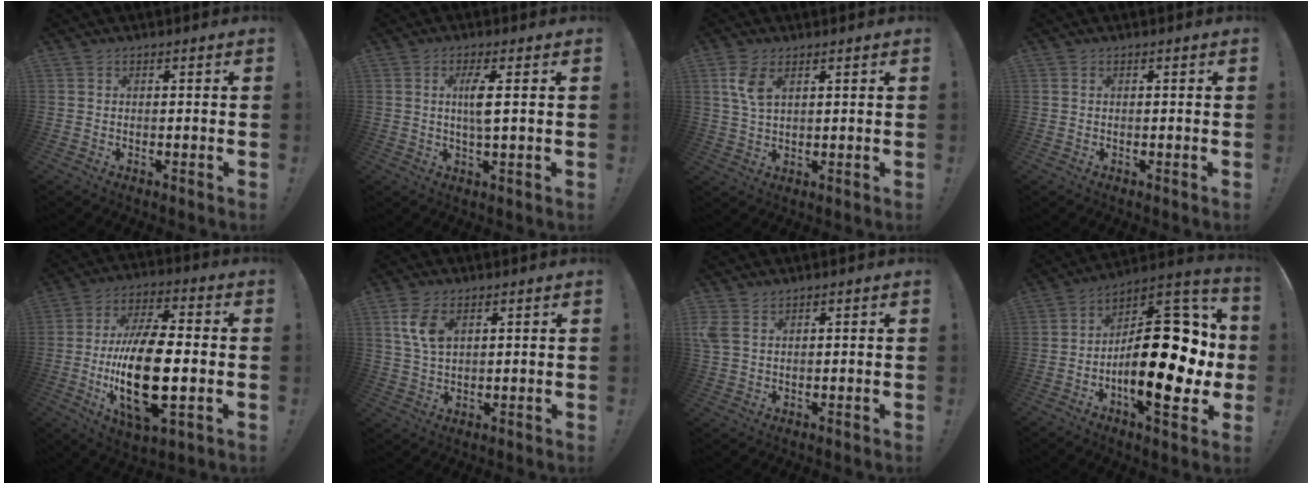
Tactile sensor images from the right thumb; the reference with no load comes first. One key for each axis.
{"total": 5.7, "fx": 1.1, "fy": 0.6, "fz": 5.5, "tx": -0.094, "ty": -0.010, "tz": 0.011}
{"total": 6.5, "fx": 3.1, "fy": 3.0, "fz": 4.8, "tx": -0.091, "ty": -0.009, "tz": 0.055}
{"total": 0.0}
{"total": 22.2, "fx": -3.6, "fy": 9.4, "fz": 19.7, "tx": -0.380, "ty": -0.003, "tz": -0.055}
{"total": 7.7, "fx": 3.6, "fy": 4.2, "fz": 5.4, "tx": -0.104, "ty": -0.009, "tz": 0.067}
{"total": 4.2, "fx": 2.3, "fy": 2.5, "fz": 2.5, "tx": -0.049, "ty": -0.004, "tz": 0.048}
{"total": 27.7, "fx": -3.8, "fy": 12.6, "fz": 24.3, "tx": -0.356, "ty": 0.014, "tz": -0.046}